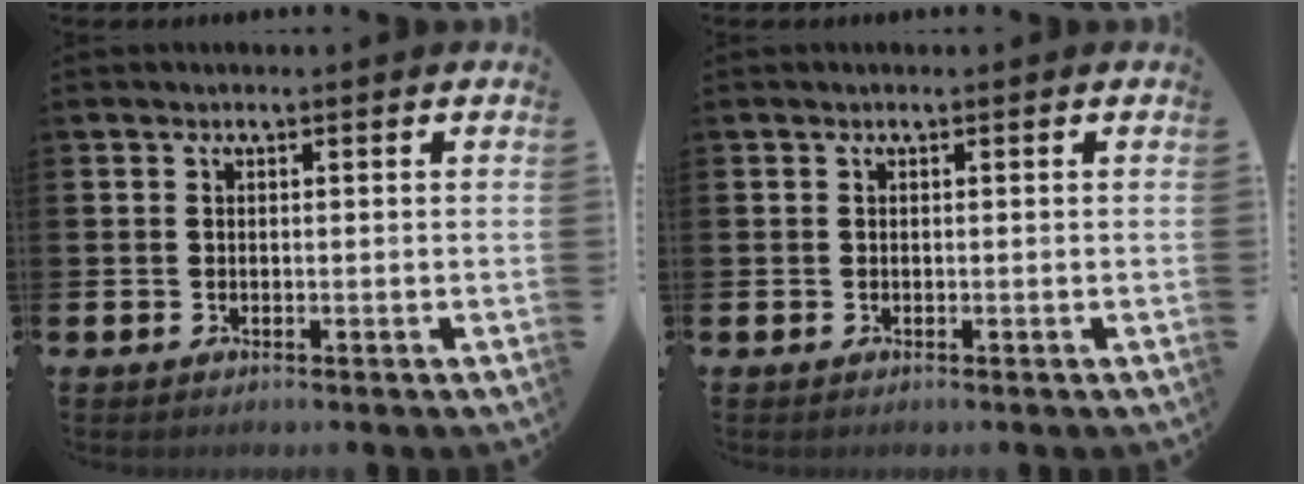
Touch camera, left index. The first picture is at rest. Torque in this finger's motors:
{"motor_torque": [0.03, 0.02, 0.00, 0.00]}